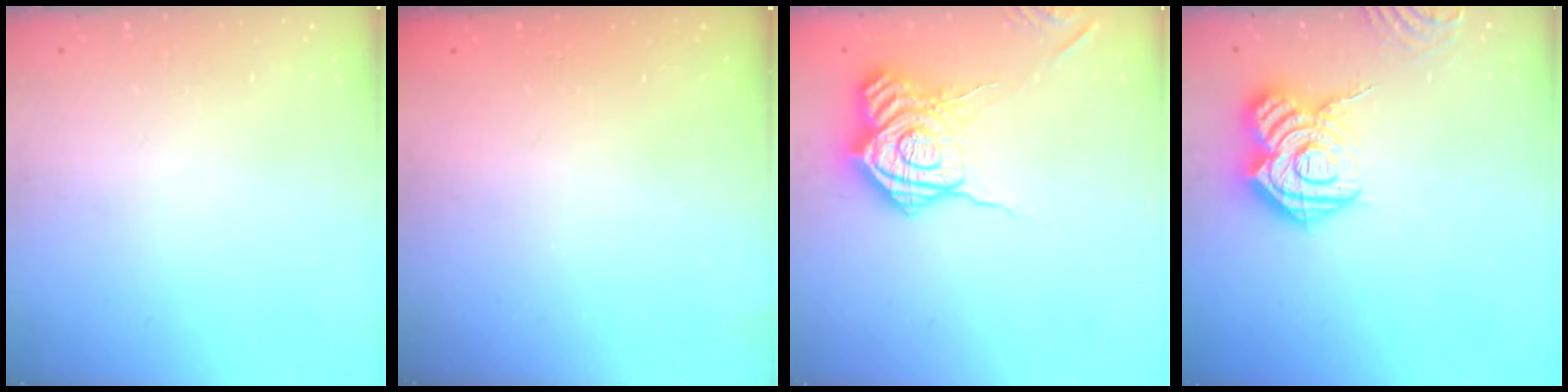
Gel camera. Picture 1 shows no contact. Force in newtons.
{"total": 2.4, "press": 2.3, "slide": 0.8}
{"total": 19.7, "press": 19.7, "slide": 1.0}
{"total": 17.2, "press": 17.2, "slide": 1.5}